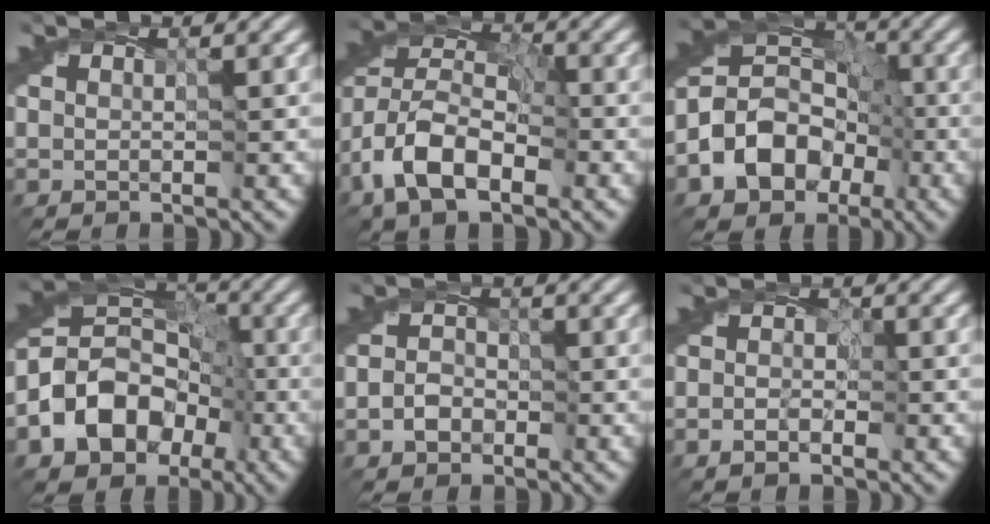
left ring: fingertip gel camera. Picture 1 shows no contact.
{"total": 8.9, "force": [-4.6, 4.6, 6.1], "torque": [-0.114, 0.005, -0.096]}
{"total": 8.1, "force": [-3.0, 6.2, 4.3], "torque": [-0.065, 0.010, -0.066]}
{"total": 9.4, "force": [-3.3, 7.2, 5.1], "torque": [-0.079, 0.010, -0.068]}
{"total": 2.2, "force": [-1.0, 1.7, 1.0], "torque": [-0.020, 0.000, -0.021]}
{"total": 2.1, "force": [-0.8, 1.3, 1.5], "torque": [-0.010, 0.000, -0.018]}